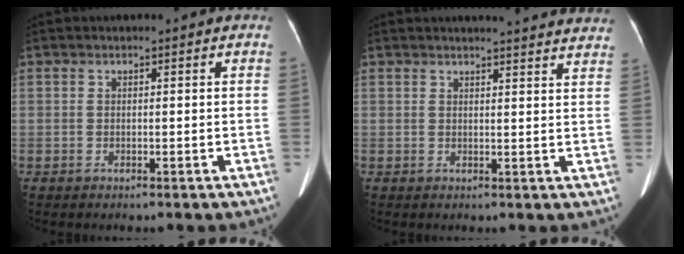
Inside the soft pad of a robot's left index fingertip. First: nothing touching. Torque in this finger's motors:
{"motor_torque": [0.54, -0.77, 0.01, 0.01]}